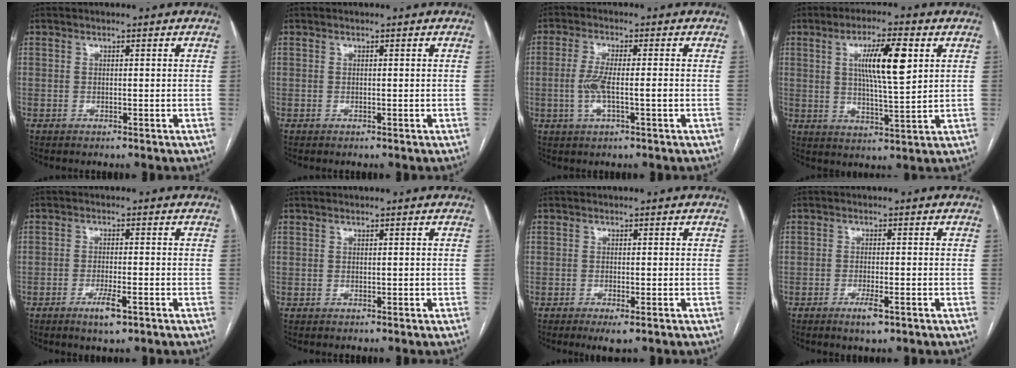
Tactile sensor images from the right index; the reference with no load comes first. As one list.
[{"total": 0.0}, {"total": 5.2, "force": [-0.9, 0.7, 5.0], "torque": [-0.111, 0.004, -0.016]}, {"total": 10.0, "force": [3.0, 1.3, 9.5], "torque": [-0.165, 0.003, 0.053]}, {"total": 4.0, "force": [-2.2, 0.7, 3.3], "torque": [-0.062, -0.004, -0.037]}, {"total": 0.0}, {"total": 2.7, "force": [-1.5, 0.5, 2.2], "torque": [-0.030, -0.005, -0.021]}, {"total": 3.1, "force": [-1.7, 0.5, 2.5], "torque": [-0.046, -0.004, -0.028]}]